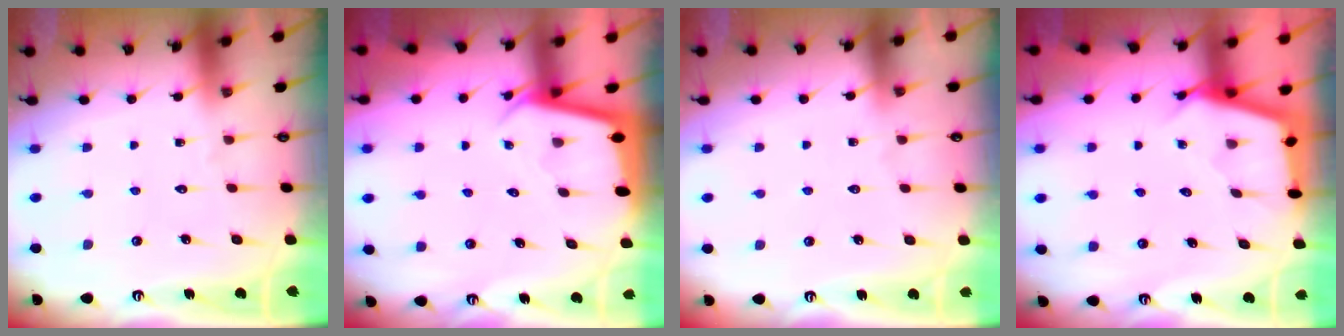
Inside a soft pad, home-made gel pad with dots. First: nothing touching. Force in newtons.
{"total": 2.3, "press": 2.3, "slide": 0.1}
{"total": 2.4, "press": 2.3, "slide": 0.4}
{"total": 3.3, "press": 3.2, "slide": 0.3}